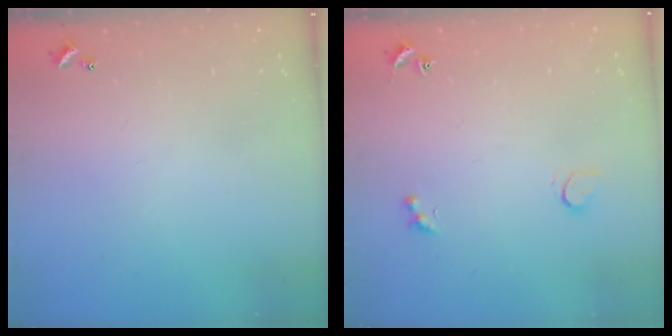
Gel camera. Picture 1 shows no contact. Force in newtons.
{"total": 2.6, "press": 2.3, "slide": 1.2}